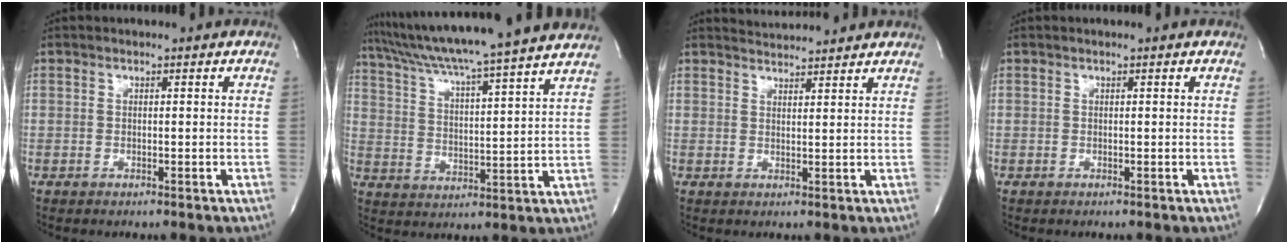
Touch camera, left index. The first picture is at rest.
{"total": 20.9, "force": [18.6, -2.1, 9.4], "torque": [-0.163, -0.021, 0.264]}
{"total": 5.0, "force": [5.0, 0.0, 0.5], "torque": [-0.019, 0.021, 0.071]}
{"total": 0.0}